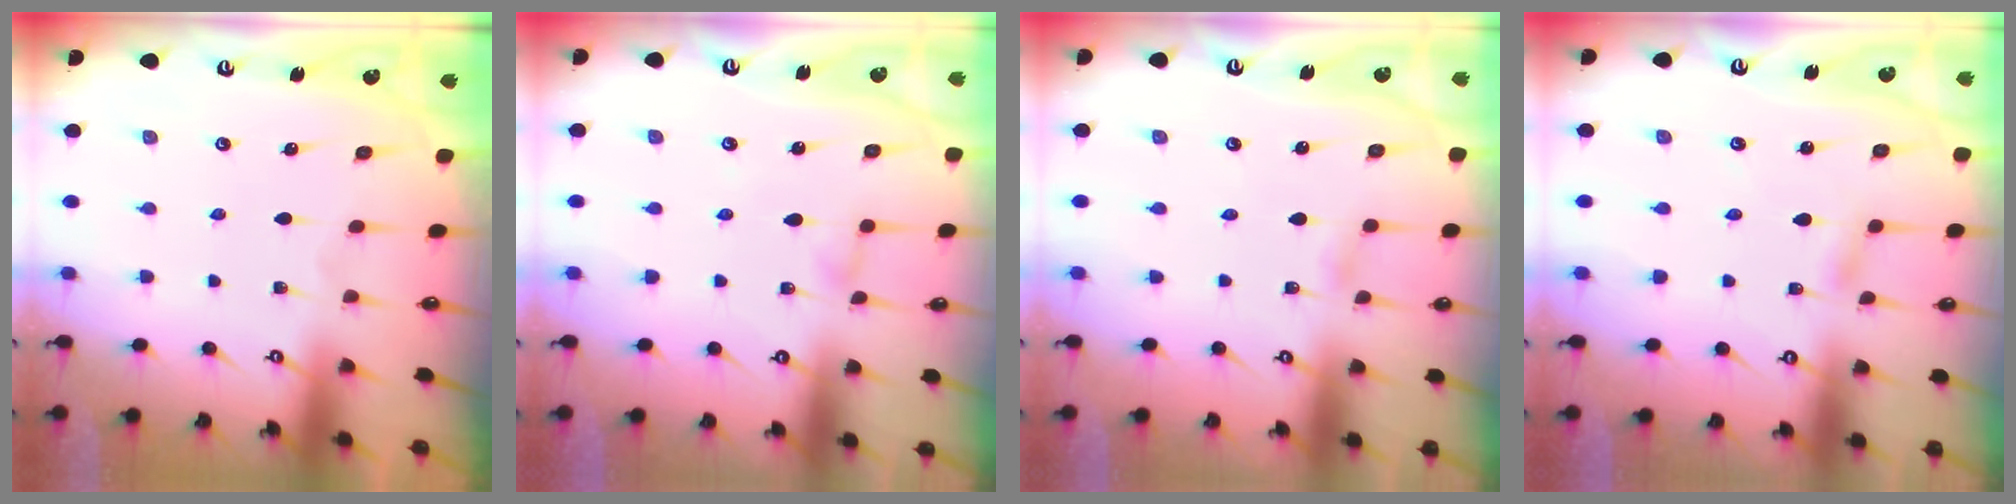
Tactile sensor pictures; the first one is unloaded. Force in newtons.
{"total": 2.3, "press": 2.3, "slide": 0.2}
{"total": 1.7, "press": 1.7, "slide": 0.2}
{"total": 3.1, "press": 3.1, "slide": 0.4}